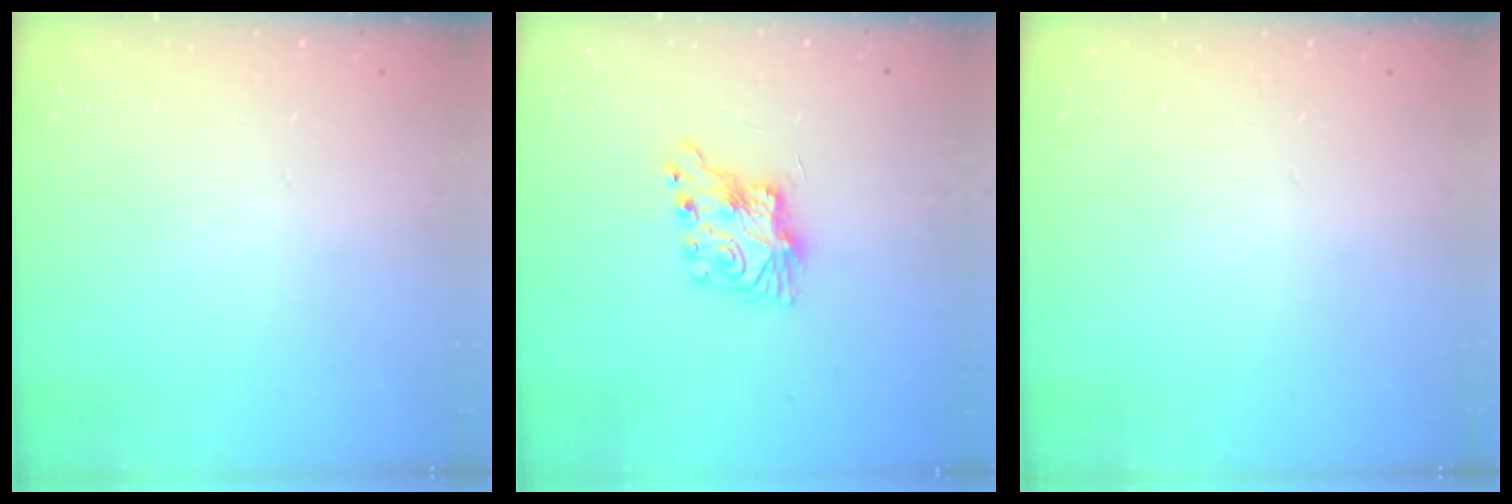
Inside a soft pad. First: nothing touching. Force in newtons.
{"total": 7.3, "press": 7.3, "slide": 0.1}
{"total": 0.0}